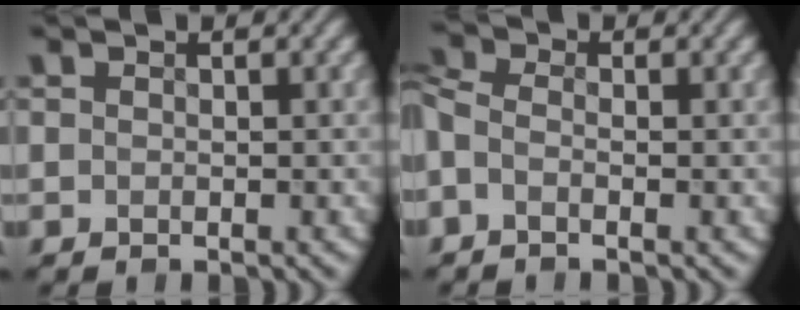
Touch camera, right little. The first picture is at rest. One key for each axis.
{"total": 2.5, "fx": -0.9, "fy": 1.4, "fz": 1.8, "tx": -0.052, "ty": 0.006, "tz": -0.034}